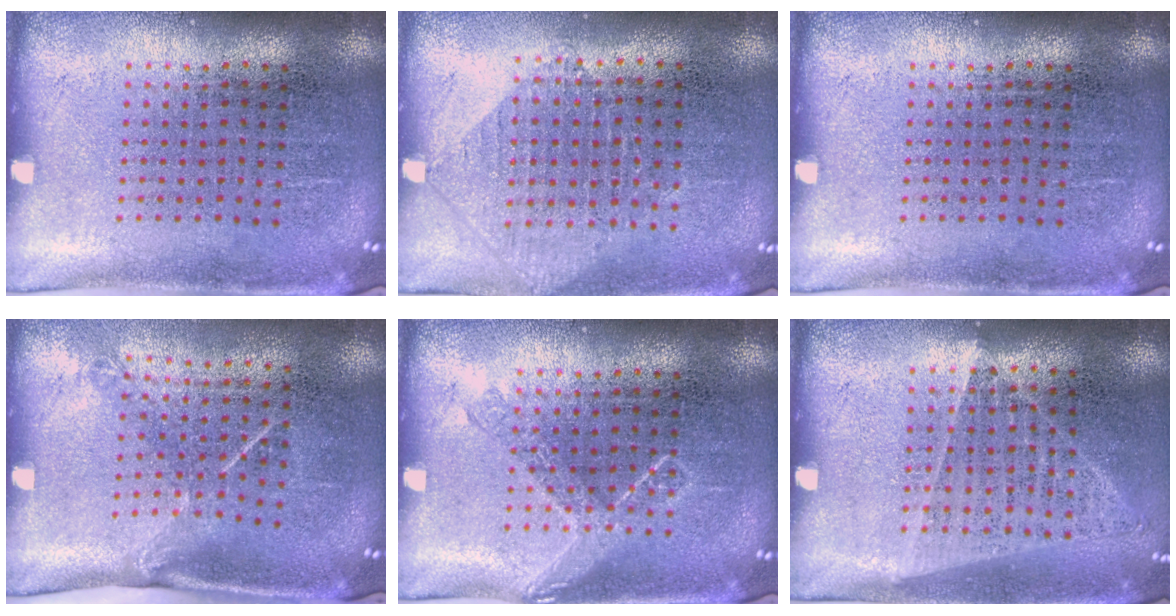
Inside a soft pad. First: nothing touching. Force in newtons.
{"total": 0.9, "press": 0.9, "slide": 0.2}
{"total": 0.0}
{"total": 1.5, "press": 1.0, "slide": 1.1}
{"total": 1.8, "press": 1.8, "slide": 0.4}
{"total": 1.0, "press": 1.0, "slide": 0.1}